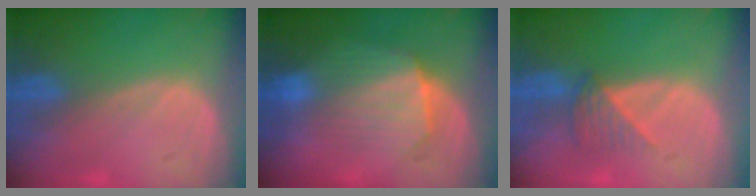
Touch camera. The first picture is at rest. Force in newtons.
{"total": 7.1, "press": 6.9, "slide": 1.3}
{"total": 3.2, "press": 3.0, "slide": 1.1}